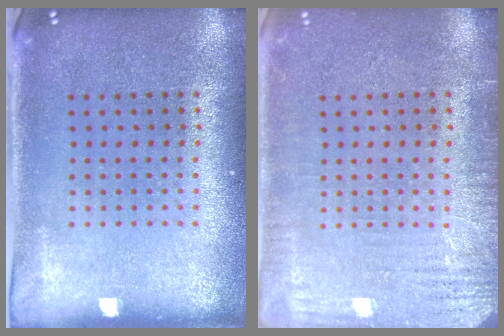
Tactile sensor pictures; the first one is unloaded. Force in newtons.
{"total": 3.2, "press": 3.2, "slide": 0.4}